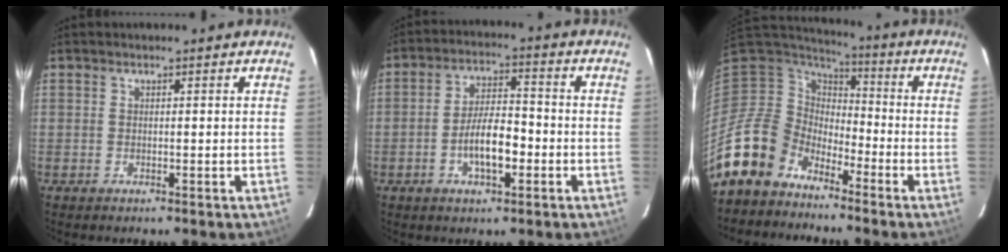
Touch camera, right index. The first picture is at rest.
{"total": 8.0, "force": [-2.8, 3.0, 6.9], "torque": [-0.130, 0.005, -0.045]}
{"total": 11.7, "force": [-9.2, 7.1, 1.2], "torque": [-0.052, 0.026, -0.175]}